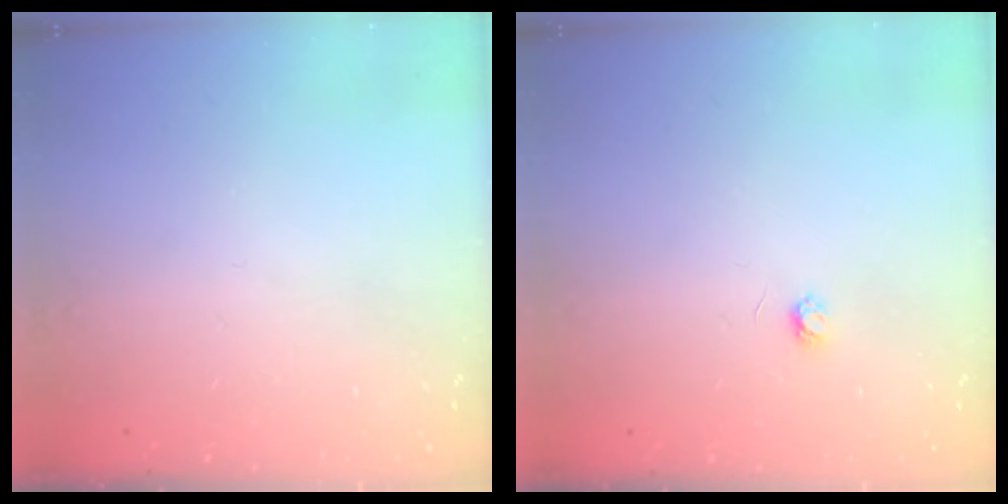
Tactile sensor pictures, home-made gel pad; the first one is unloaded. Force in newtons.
{"total": 2.9, "press": 2.9, "slide": 0.3}